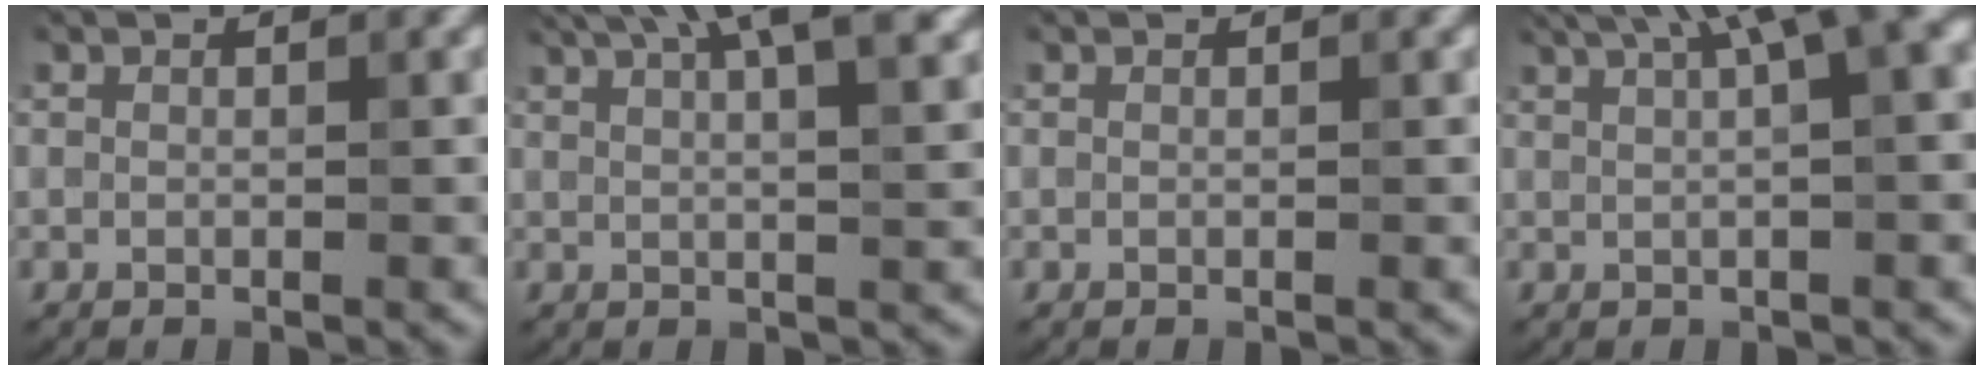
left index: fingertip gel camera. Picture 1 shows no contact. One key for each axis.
{"total": 9.2, "fx": 5.4, "fy": 2.9, "fz": 6.9, "tx": -0.074, "ty": 0.041, "tz": 0.049}
{"total": 0.0}
{"total": 9.4, "fx": 4.5, "fy": 2.9, "fz": 7.8, "tx": -0.077, "ty": 0.038, "tz": 0.053}